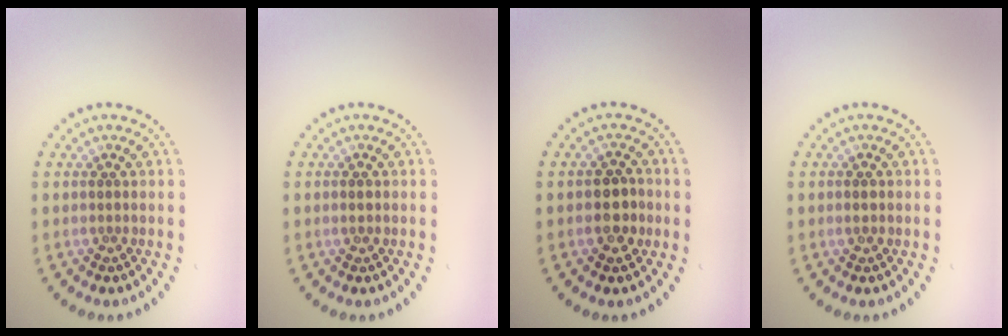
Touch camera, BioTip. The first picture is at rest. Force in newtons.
{"total": 1.0, "press": 1.0, "slide": 0.2}
{"total": 2.5, "press": 2.5, "slide": 0.3}
{"total": 1.1, "press": 1.1, "slide": 0.1}